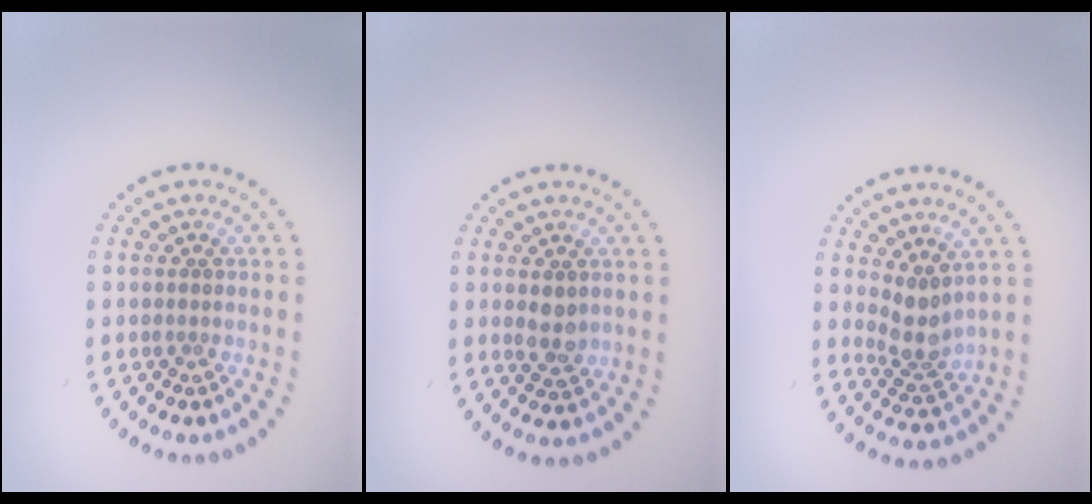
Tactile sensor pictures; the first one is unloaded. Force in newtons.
{"total": 1.9, "press": 1.9, "slide": 0.3}
{"total": 2.6, "press": 2.1, "slide": 1.7}